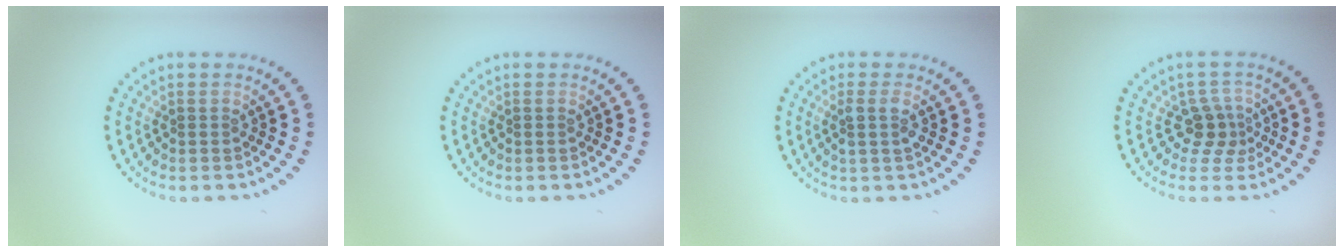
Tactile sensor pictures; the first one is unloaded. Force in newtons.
{"total": 0.0}
{"total": 1.6, "press": 1.5, "slide": 0.7}
{"total": 2.5, "press": 1.8, "slide": 1.7}